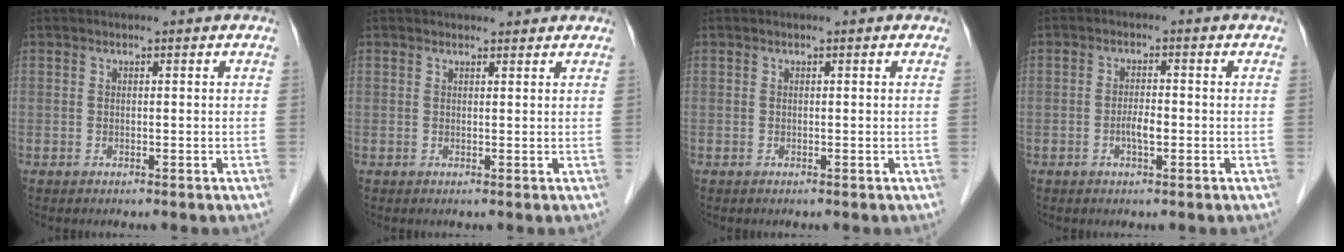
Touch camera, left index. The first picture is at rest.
{"total": 0.7, "force": [-0.1, 0.6, 0.2], "torque": [0.000, -0.010, -0.018]}
{"total": 0.0}
{"total": 3.6, "force": [-2.9, 0.6, 2.0], "torque": [-0.033, -0.014, -0.054]}